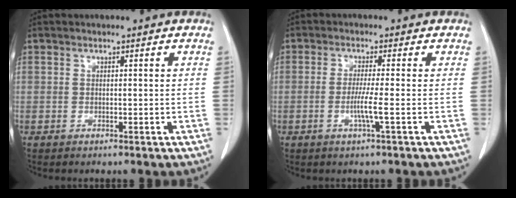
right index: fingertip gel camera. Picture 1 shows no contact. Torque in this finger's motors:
{"motor_torque": [0.77, -0.50, 0.45, 0.08]}